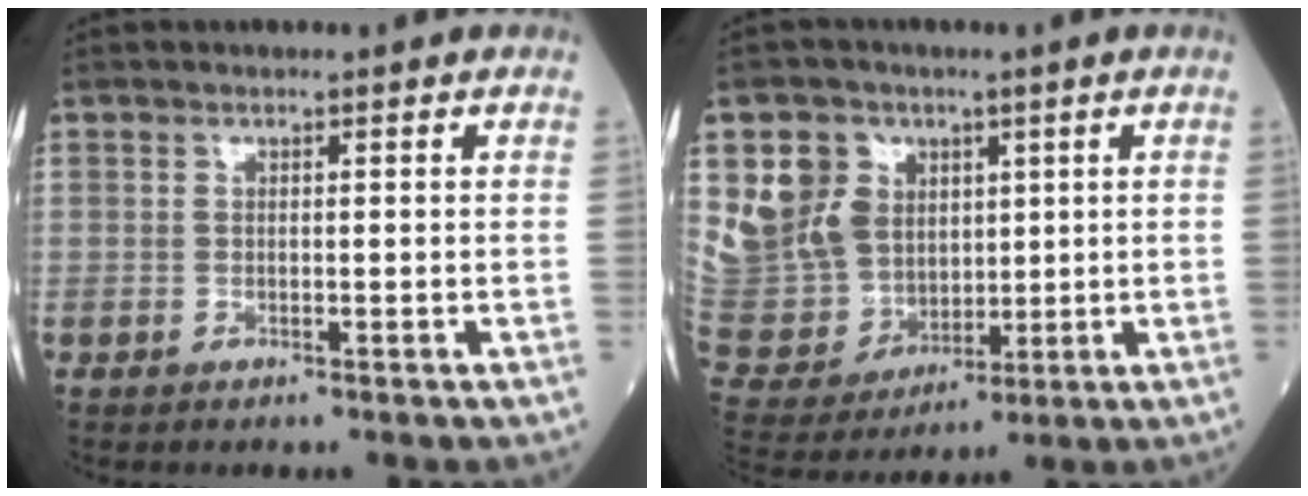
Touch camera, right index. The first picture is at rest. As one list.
[{"total": 13.9, "force": [5.3, 11.8, 5.1], "torque": [-0.140, 0.032, 0.121]}]